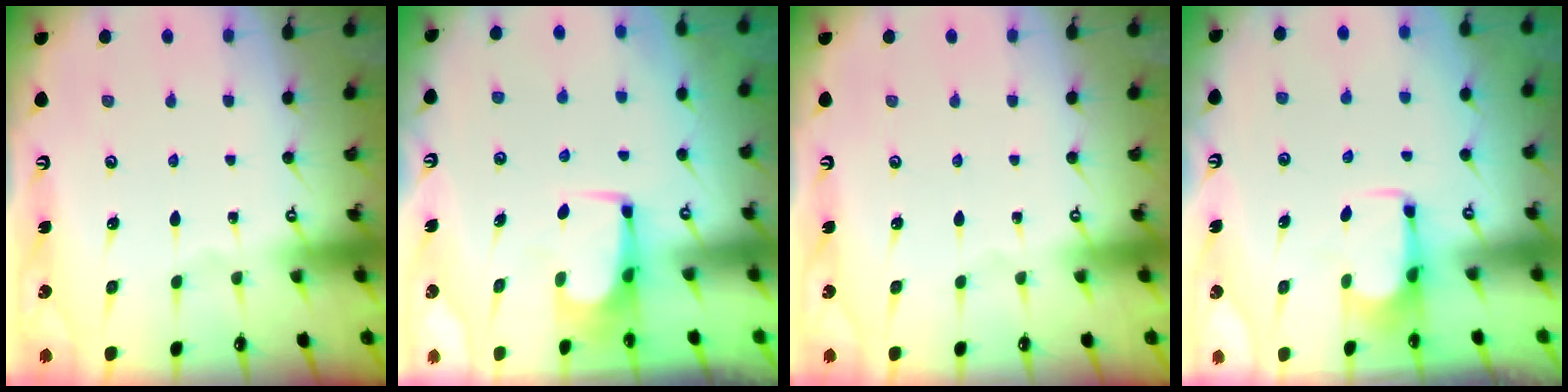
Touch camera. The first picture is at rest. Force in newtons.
{"total": 1.6, "press": 1.5, "slide": 0.3}
{"total": 0.0}
{"total": 2.8, "press": 2.7, "slide": 0.9}